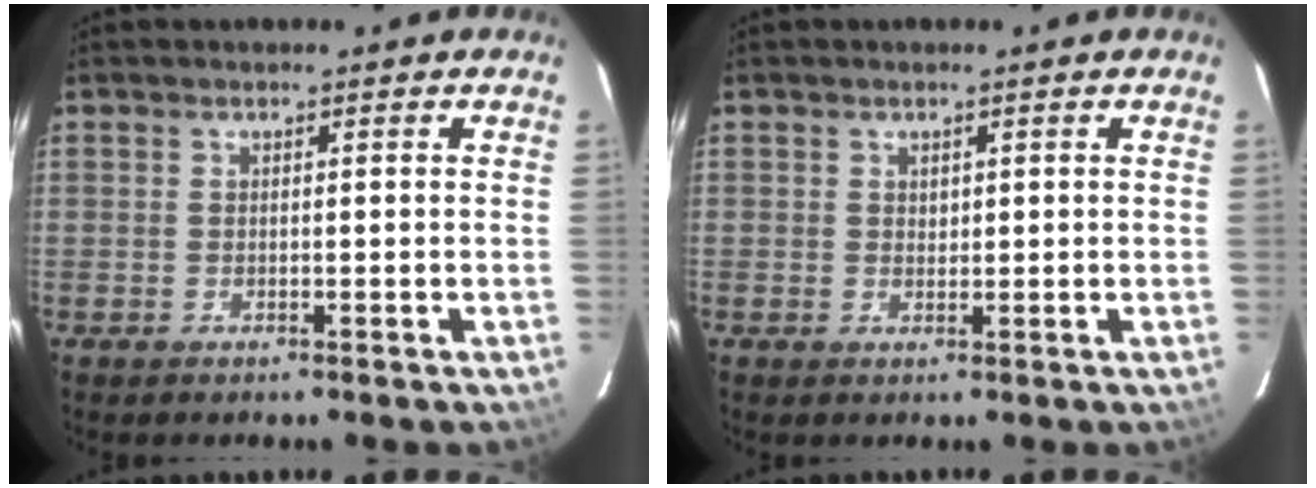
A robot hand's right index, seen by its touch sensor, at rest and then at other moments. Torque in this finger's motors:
{"motor_torque": [-0.14, 0.24, -0.09, 0.01]}